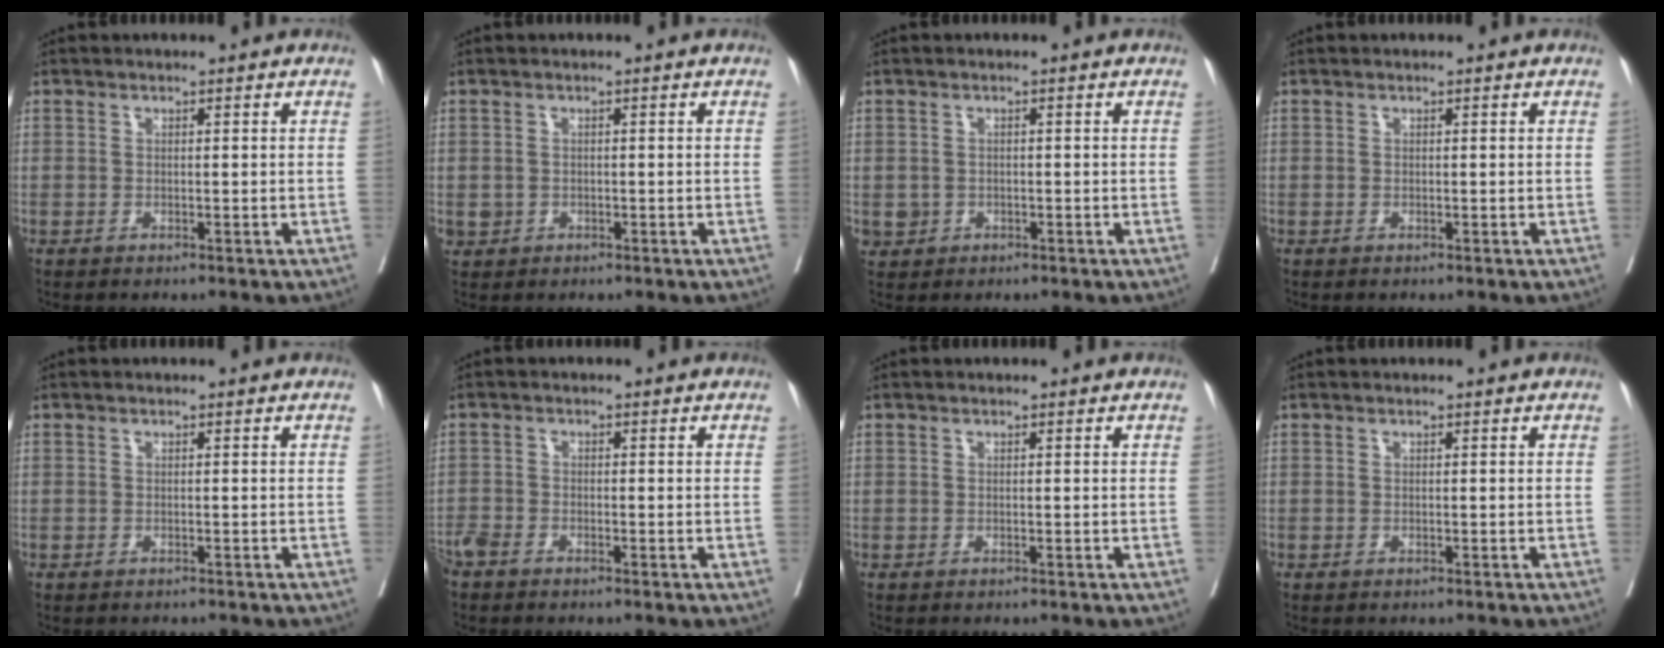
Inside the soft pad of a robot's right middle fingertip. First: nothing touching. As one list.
[{"total": 1.3, "force": [-0.2, 1.3, 0.2], "torque": [-0.001, 0.004, 0.001]}, {"total": 1.8, "force": [-0.4, 1.8, 0.2], "torque": [0.000, 0.005, 0.001]}, {"total": 0.0}, {"total": 1.2, "force": [-1.1, 0.4, 0.1], "torque": [-0.008, -0.002, -0.016]}, {"total": 2.9, "force": [-2.6, 0.8, 1.1], "torque": [-0.021, -0.005, -0.053]}, {"total": 0.0}, {"total": 0.9, "force": [-0.8, 0.1, 0.3], "torque": [-0.001, 0.000, -0.013]}]